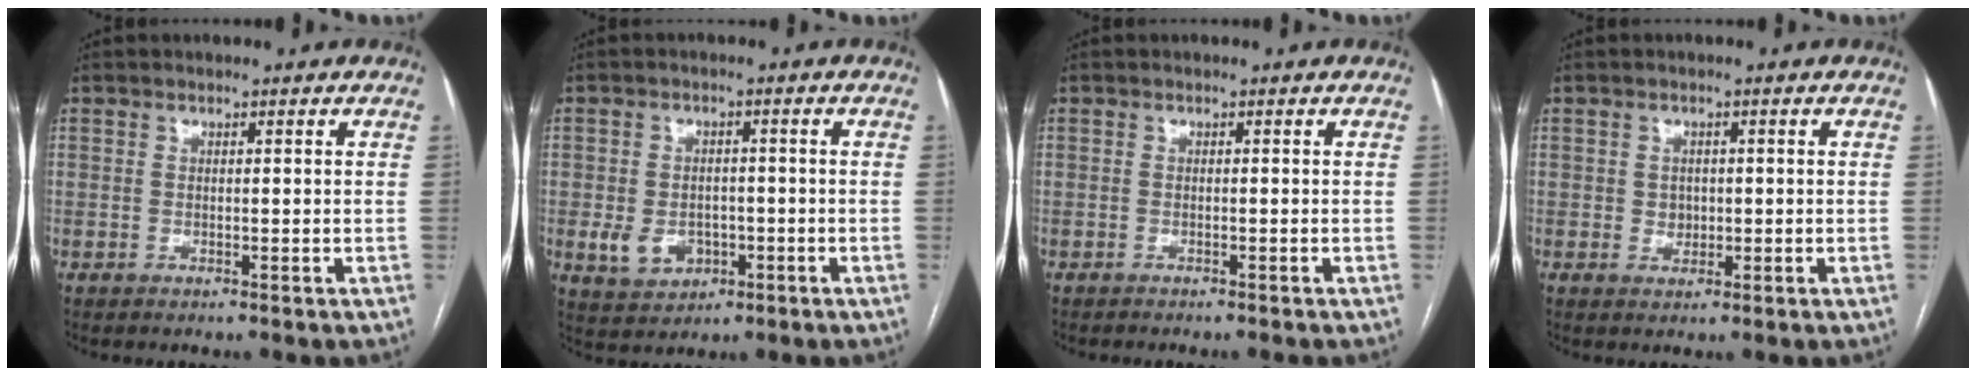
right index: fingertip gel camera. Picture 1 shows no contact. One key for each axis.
{"total": 6.3, "fx": -1.5, "fy": 4.9, "fz": 3.6, "tx": -0.060, "ty": 0.010, "tz": -0.011}
{"total": 2.0, "fx": -1.9, "fy": 0.1, "fz": 0.8, "tx": -0.012, "ty": 0.000, "tz": -0.023}
{"total": 2.1, "fx": 0.0, "fy": 1.9, "fz": 0.9, "tx": -0.010, "ty": 0.002, "tz": 0.005}